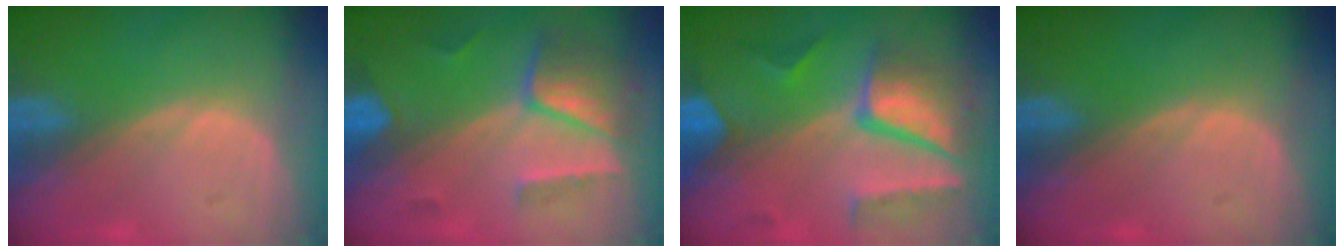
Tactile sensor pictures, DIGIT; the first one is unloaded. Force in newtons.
{"total": 7.4, "press": 6.5, "slide": 3.6}
{"total": 9.9, "press": 8.5, "slide": 5.1}
{"total": 0.0}